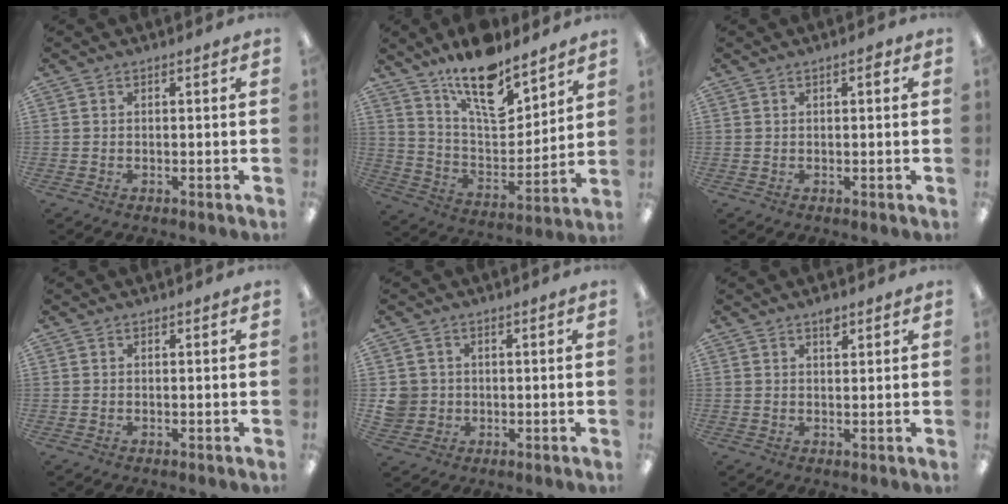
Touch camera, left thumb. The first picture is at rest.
{"total": 17.2, "force": [12.7, 6.6, 9.4], "torque": [-0.162, -0.086, 0.223]}
{"total": 1.5, "force": [0.7, 0.5, 1.2], "torque": [-0.018, 0.000, 0.009]}
{"total": 0.0}
{"total": 4.7, "force": [0.2, 4.6, 0.8], "torque": [-0.024, 0.007, 0.003]}
{"total": 2.6, "force": [1.8, 1.1, 1.4], "torque": [-0.014, -0.006, 0.030]}